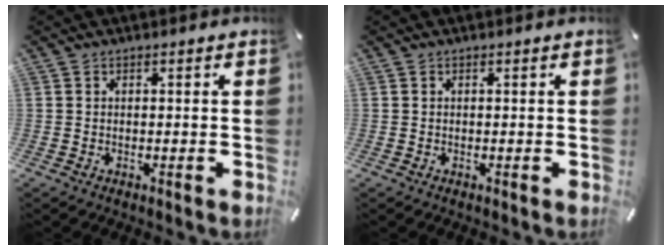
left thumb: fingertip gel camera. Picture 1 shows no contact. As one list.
[{"total": 0.0}]